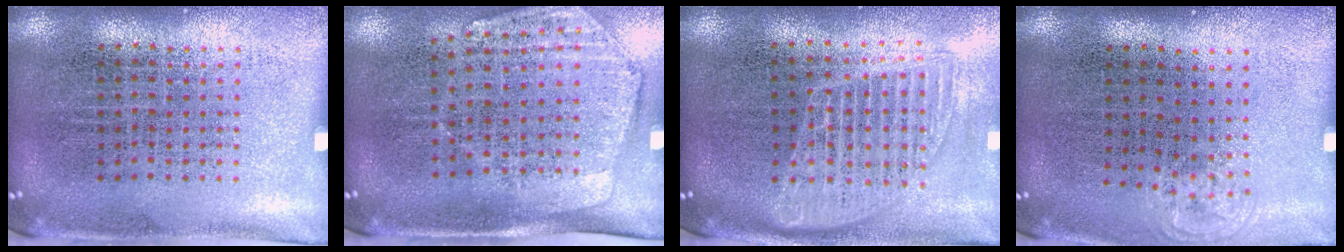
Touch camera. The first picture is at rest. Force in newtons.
{"total": 1.9, "press": 1.6, "slide": 1.1}
{"total": 1.6, "press": 1.4, "slide": 0.8}
{"total": 0.6, "press": 0.5, "slide": 0.3}